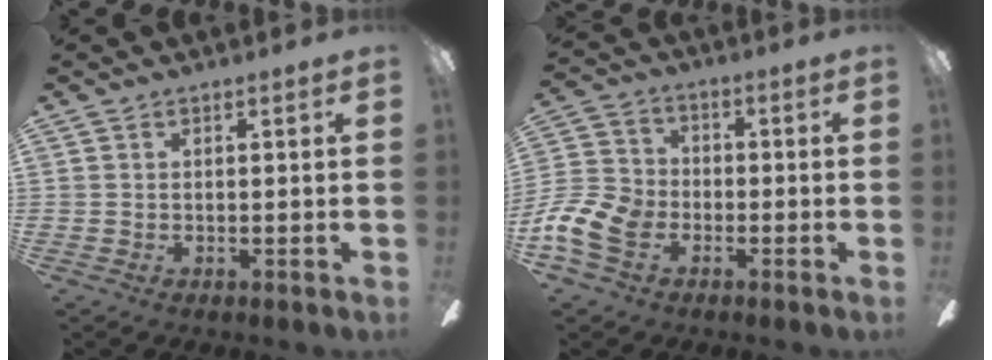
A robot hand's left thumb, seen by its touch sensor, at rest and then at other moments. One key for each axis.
{"total": 10.8, "fx": -4.5, "fy": 7.9, "fz": 5.8, "tx": -0.142, "ty": 0.025, "tz": -0.081}